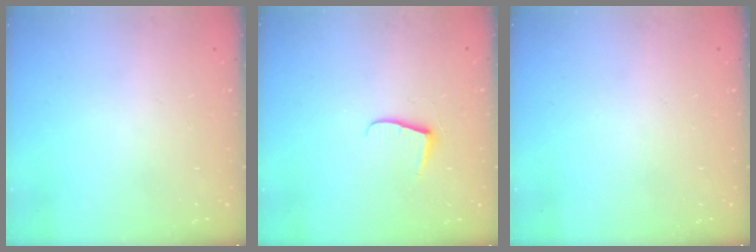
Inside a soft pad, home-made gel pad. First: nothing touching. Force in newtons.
{"total": 6.2, "press": 6.2, "slide": 0.5}
{"total": 0.0}